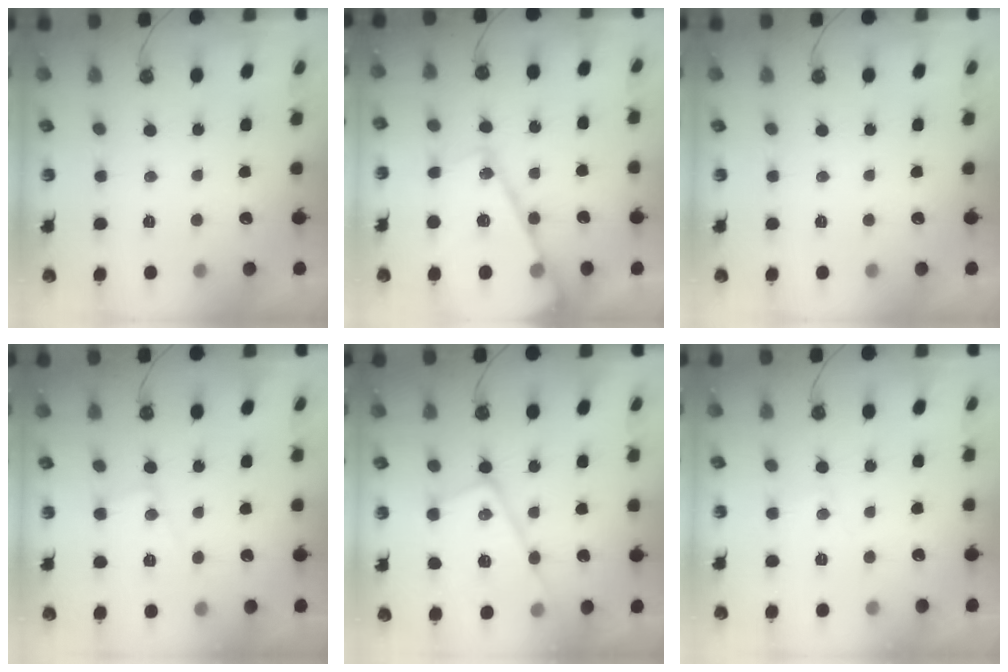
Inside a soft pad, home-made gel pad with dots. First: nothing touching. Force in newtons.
{"total": 22.4, "press": 22.3, "slide": 2.1}
{"total": 0.0}
{"total": 7.9, "press": 7.9, "slide": 0.6}
{"total": 17.3, "press": 17.2, "slide": 1.4}
{"total": 4.8, "press": 4.8, "slide": 0.7}